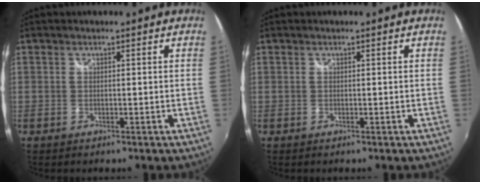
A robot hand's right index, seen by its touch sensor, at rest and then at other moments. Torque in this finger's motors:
{"motor_torque": [-0.14, 0.17, 0.00, 0.00]}